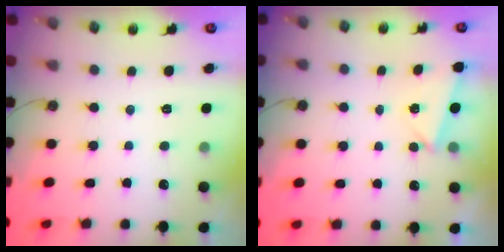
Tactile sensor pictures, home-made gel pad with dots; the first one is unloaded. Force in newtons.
{"total": 1.7, "press": 0.9, "slide": 1.5}